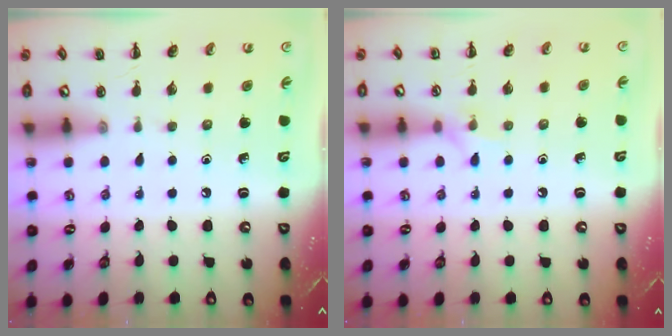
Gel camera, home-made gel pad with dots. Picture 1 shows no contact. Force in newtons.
{"total": 5.5, "press": 5.4, "slide": 0.9}